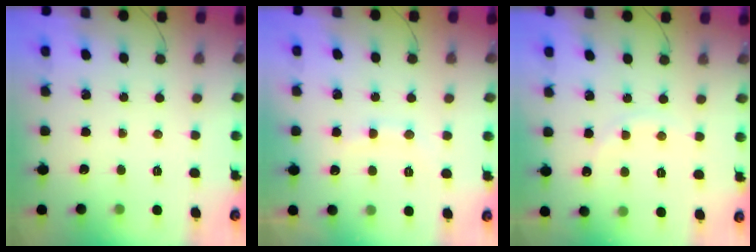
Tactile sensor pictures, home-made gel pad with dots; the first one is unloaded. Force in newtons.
{"total": 8.3, "press": 8.2, "slide": 1.3}
{"total": 7.1, "press": 7.0, "slide": 1.4}